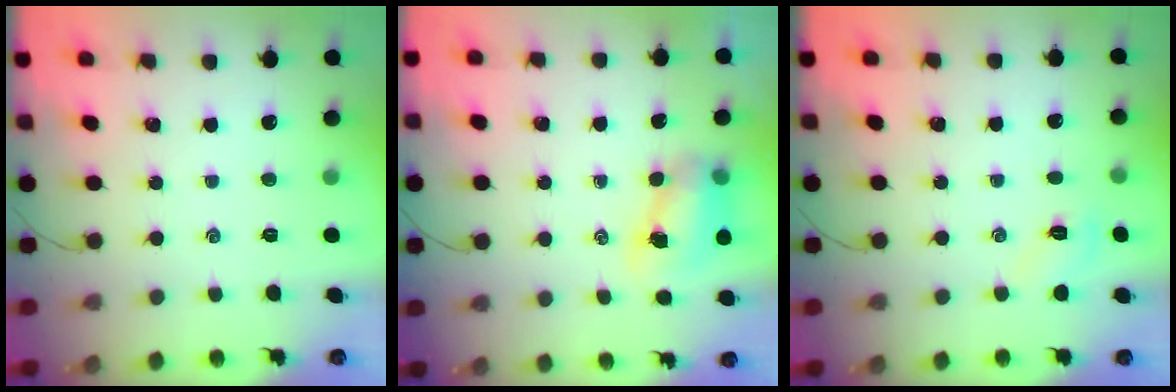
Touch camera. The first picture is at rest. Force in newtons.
{"total": 8.0, "press": 7.9, "slide": 1.1}
{"total": 7.0, "press": 6.8, "slide": 1.5}